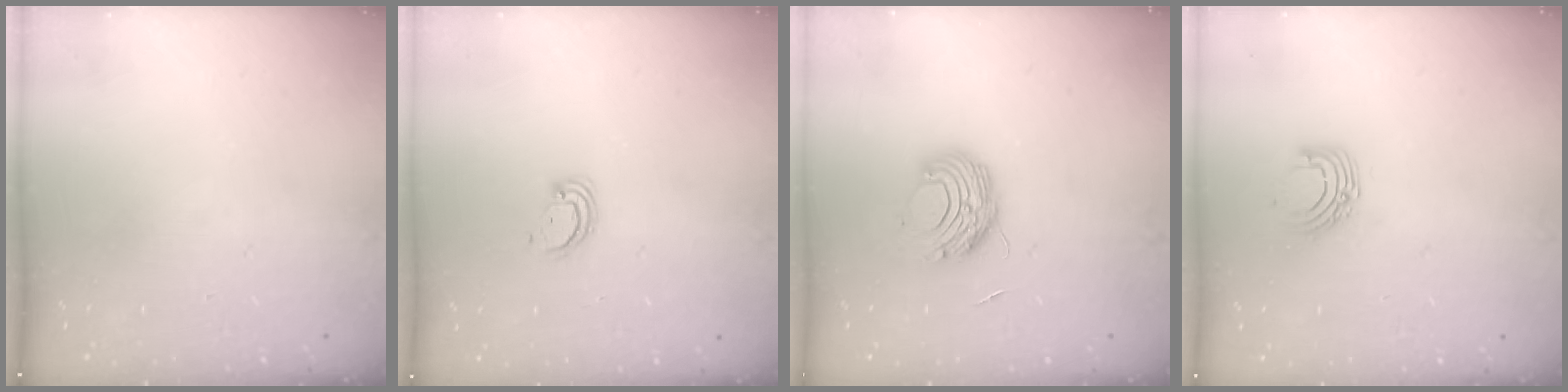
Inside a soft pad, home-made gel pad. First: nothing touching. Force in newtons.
{"total": 2.9, "press": 2.8, "slide": 0.2}
{"total": 9.7, "press": 9.7, "slide": 0.9}
{"total": 5.9, "press": 5.9, "slide": 0.6}